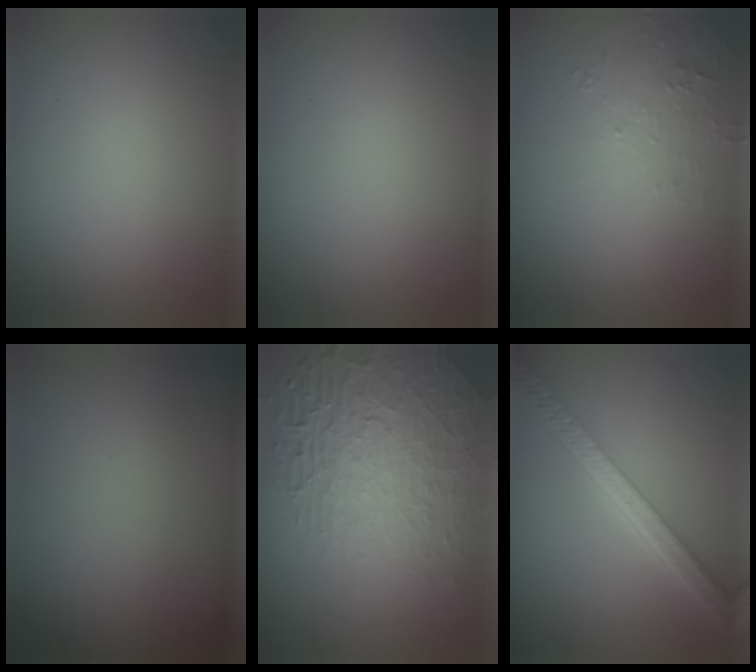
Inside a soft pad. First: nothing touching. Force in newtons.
{"total": 0.0}
{"total": 1.6, "press": 0.4, "slide": 1.6}
{"total": 0.0}
{"total": 8.7, "press": 5.9, "slide": 6.4}
{"total": 5.7, "press": 4.4, "slide": 3.7}